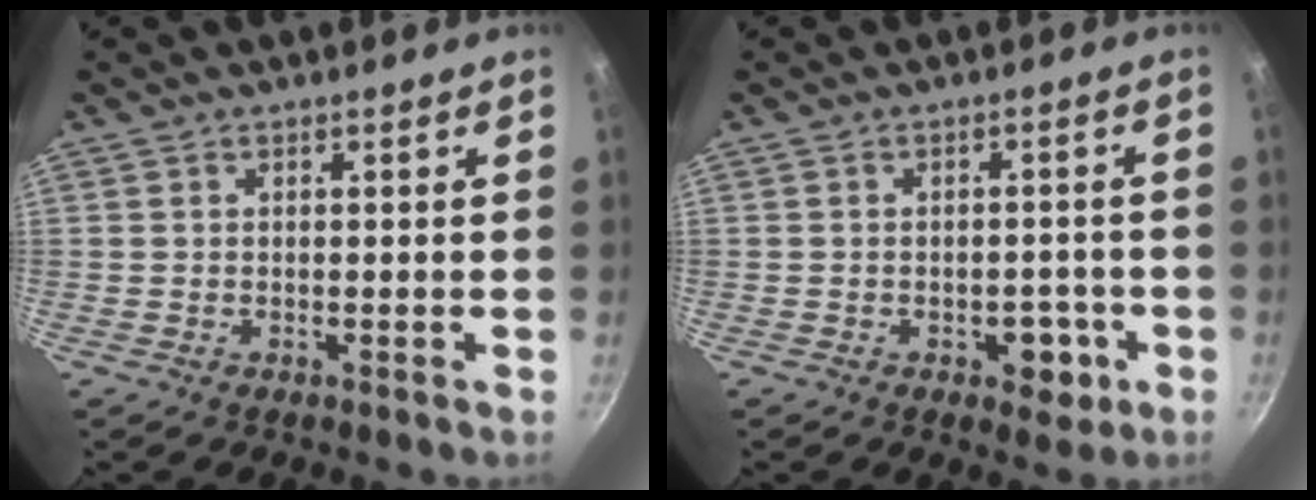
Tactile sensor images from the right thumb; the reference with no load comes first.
{"total": 5.5, "force": [-2.1, 3.4, 3.8], "torque": [-0.023, 0.015, -0.022]}